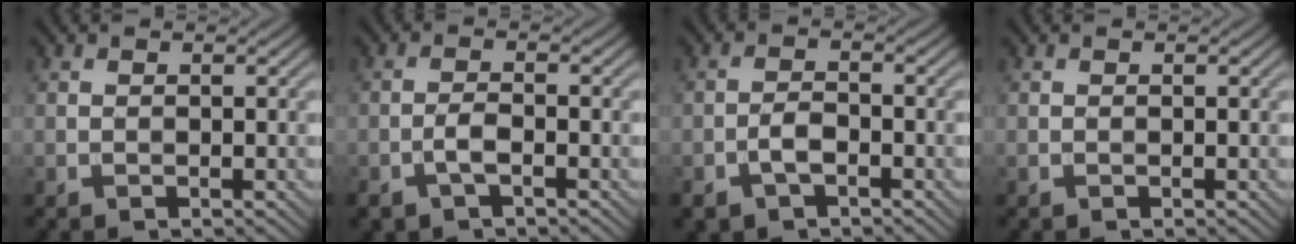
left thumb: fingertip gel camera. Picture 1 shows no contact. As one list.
[{"total": 2.8, "force": [-1.5, 1.1, 2.1], "torque": [-0.048, 0.001, -0.036]}, {"total": 3.5, "force": [-1.9, 1.8, 2.3], "torque": [-0.045, 0.002, -0.040]}, {"total": 0.0}]